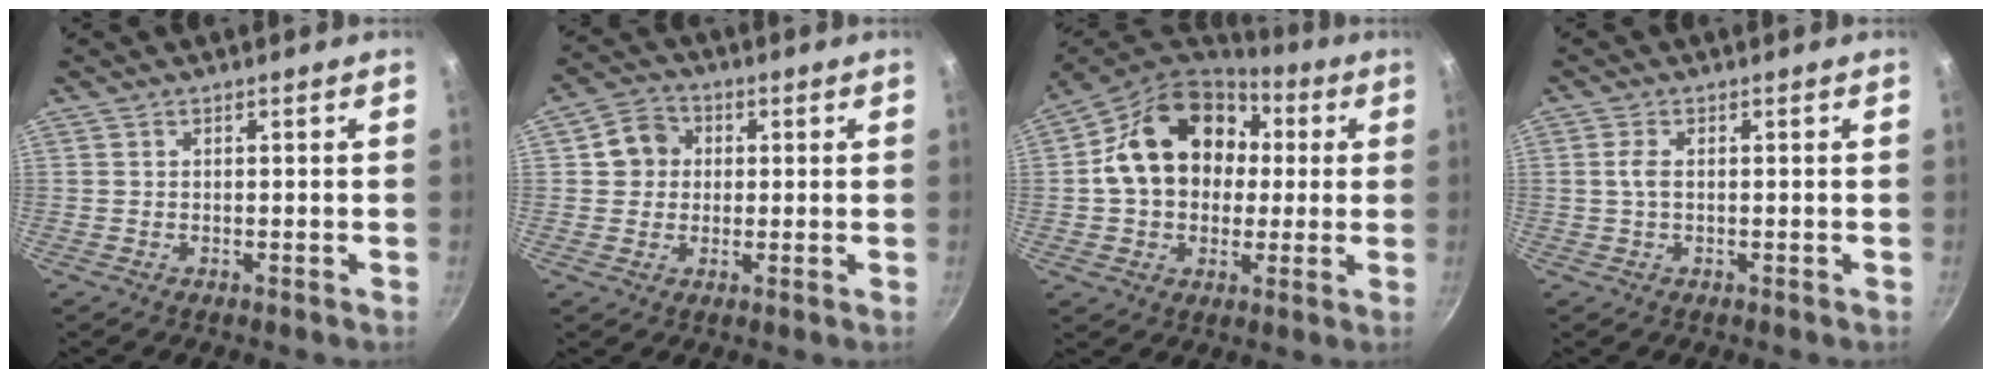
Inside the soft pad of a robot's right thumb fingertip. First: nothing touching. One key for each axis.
{"total": 6.2, "fx": 1.0, "fy": 5.7, "fz": 2.4, "tx": -0.007, "ty": 0.011, "tz": 0.004}
{"total": 20.0, "fx": 3.0, "fy": 15.5, "fz": 12.3, "tx": -0.191, "ty": 0.033, "tz": 0.045}
{"total": 2.1, "fx": 0.1, "fy": 1.0, "fz": 1.9, "tx": -0.046, "ty": 0.005, "tz": -0.001}